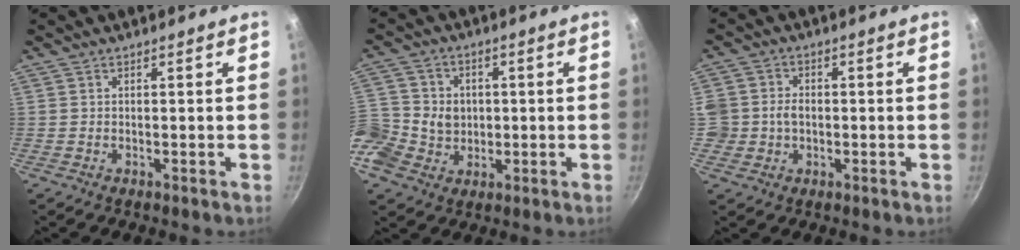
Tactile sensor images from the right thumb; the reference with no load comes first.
{"total": 14.8, "force": [-1.4, 13.6, 5.9], "torque": [-0.128, 0.027, -0.032]}
{"total": 5.3, "force": [-0.7, 4.7, 2.3], "torque": [-0.025, 0.014, -0.016]}